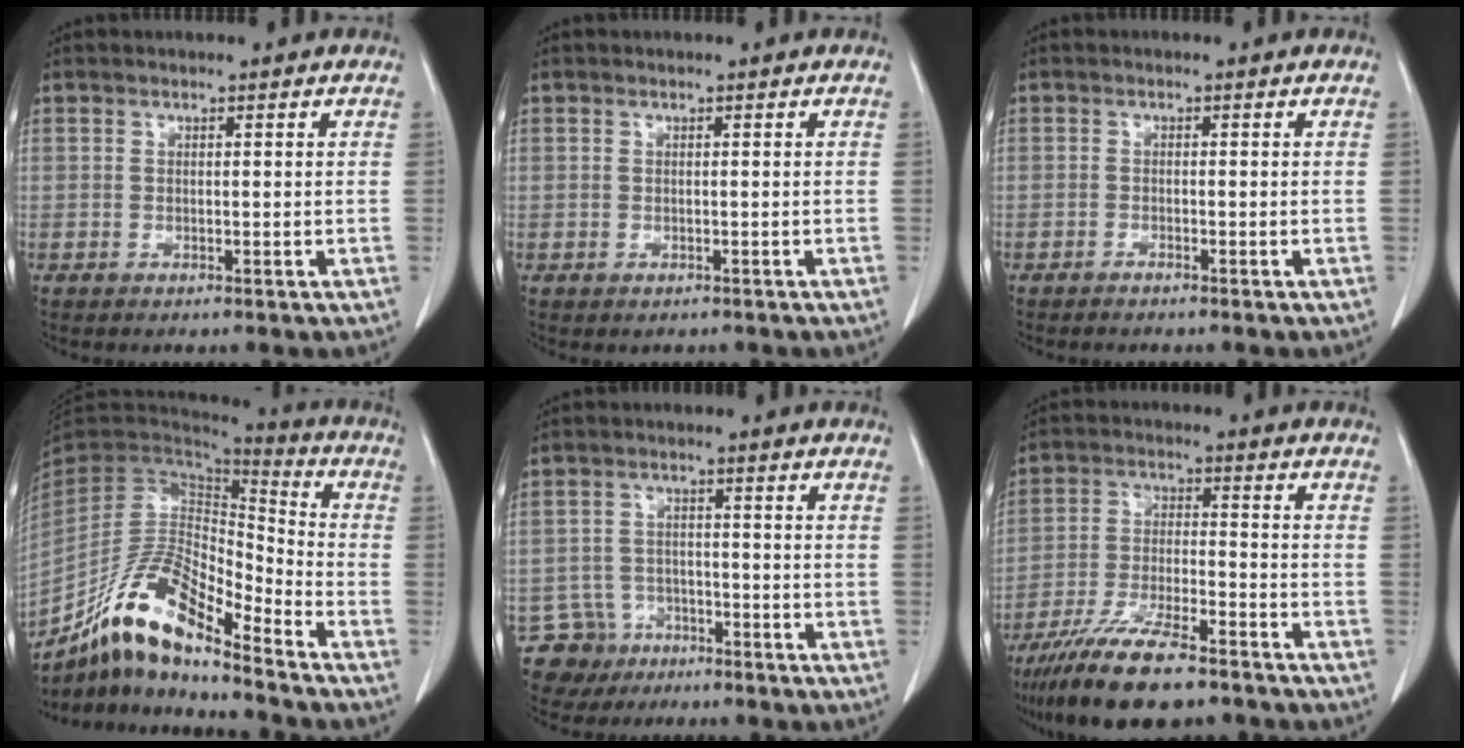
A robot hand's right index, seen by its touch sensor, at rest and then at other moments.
{"total": 0.8, "force": [-0.4, 0.8, 0.0], "torque": [-0.005, 0.005, -0.003]}
{"total": 1.0, "force": [-0.9, 0.1, 0.4], "torque": [-0.011, -0.002, -0.013]}
{"total": 15.8, "force": [-11.6, 3.6, 10.1], "torque": [-0.190, 0.012, -0.212]}
{"total": 5.7, "force": [-3.9, 4.3, -0.3], "torque": [0.008, 0.006, -0.066]}
{"total": 13.8, "force": [-10.8, 2.6, 8.3], "torque": [-0.157, -0.029, -0.188]}